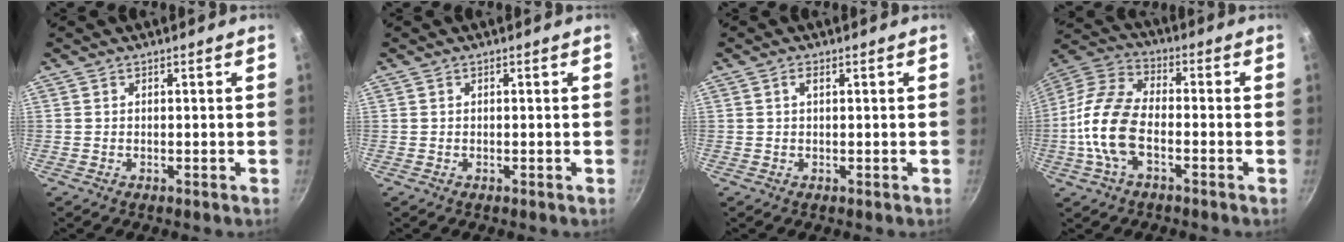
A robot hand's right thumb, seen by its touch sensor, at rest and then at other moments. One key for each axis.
{"total": 0.0}
{"total": 1.2, "fx": 0.4, "fy": 0.5, "fz": 1.0, "tx": -0.020, "ty": 0.004, "tz": 0.007}
{"total": 13.7, "fx": -3.5, "fy": 7.1, "fz": 11.2, "tx": -0.220, "ty": 0.034, "tz": -0.083}